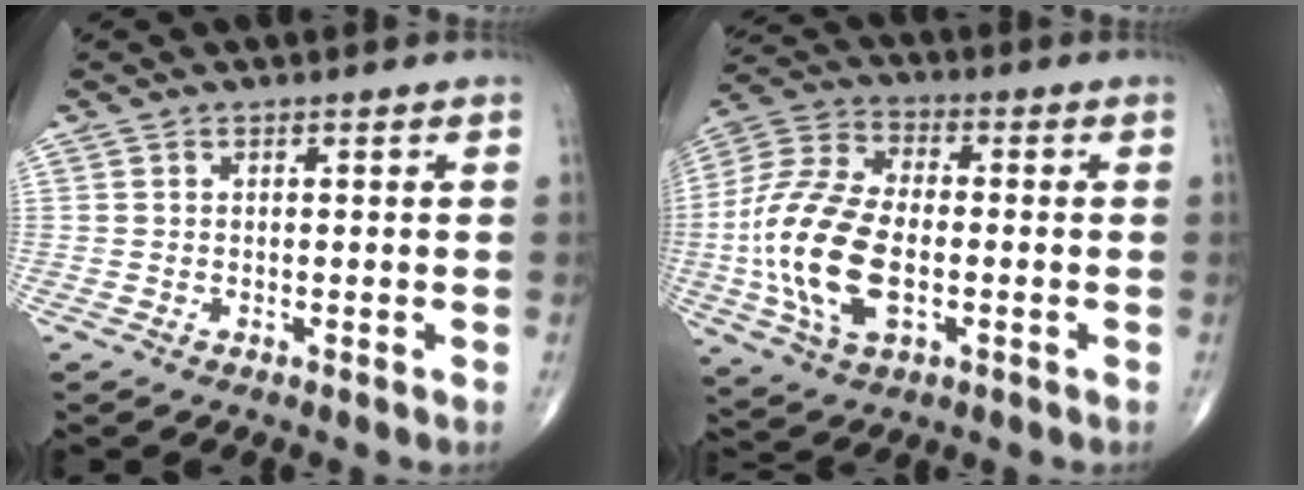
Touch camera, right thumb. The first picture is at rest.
{"total": 18.6, "force": [-3.0, 10.2, 15.2], "torque": [-0.319, 0.013, -0.055]}